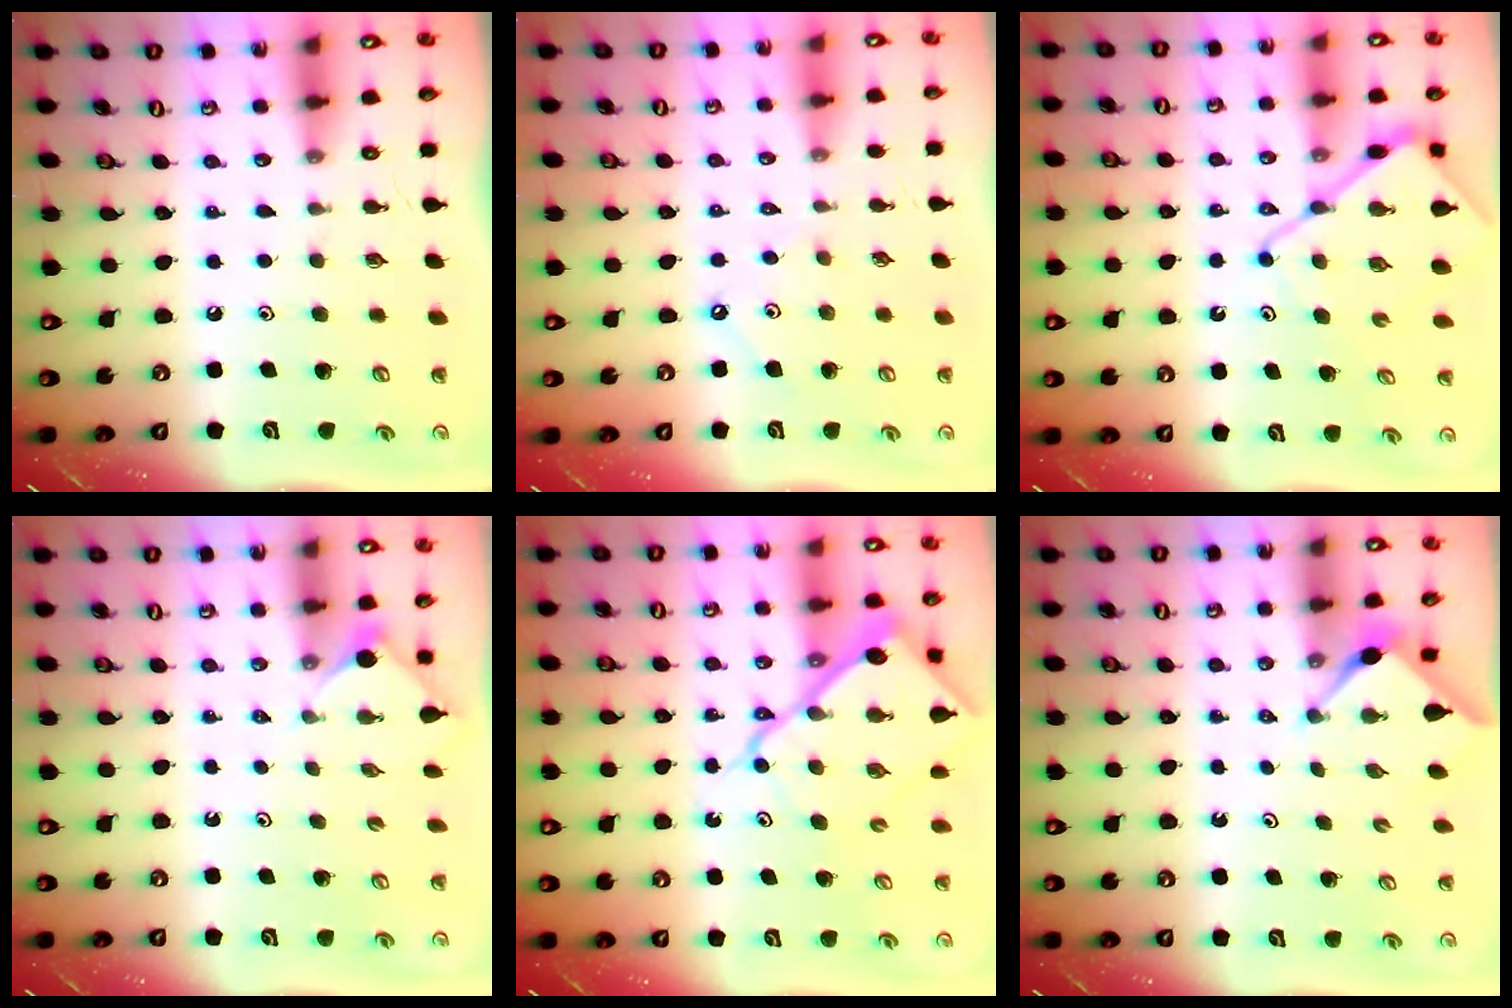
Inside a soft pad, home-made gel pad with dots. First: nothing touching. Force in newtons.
{"total": 2.6, "press": 2.6, "slide": 0.2}
{"total": 10.7, "press": 10.6, "slide": 1.0}
{"total": 1.8, "press": 1.8, "slide": 0.4}
{"total": 16.7, "press": 16.6, "slide": 1.9}
{"total": 2.9, "press": 2.8, "slide": 0.3}